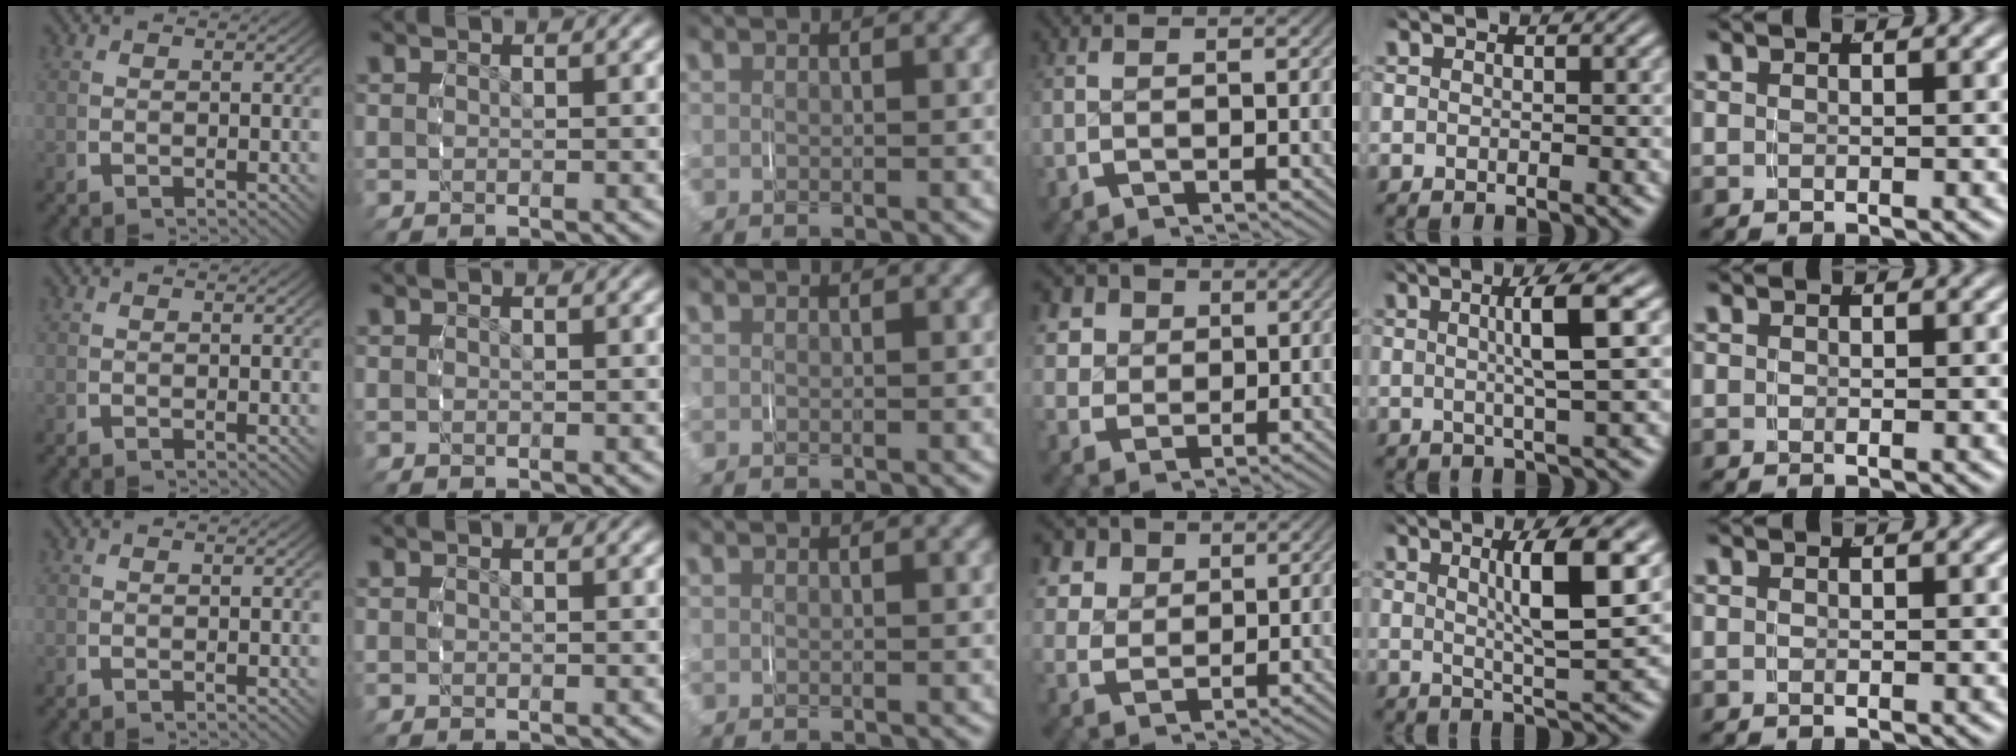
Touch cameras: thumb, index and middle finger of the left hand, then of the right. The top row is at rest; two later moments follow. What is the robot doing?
{"motion": "grasp_and_lifting", "object": "paper towel"}